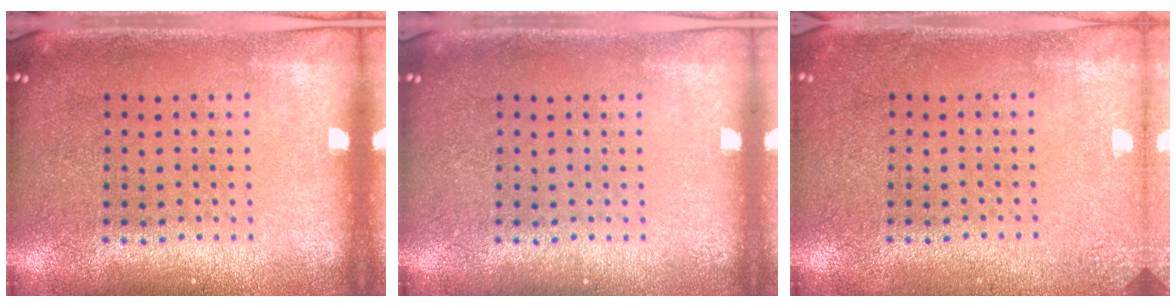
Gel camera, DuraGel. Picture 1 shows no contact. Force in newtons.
{"total": 0.0}
{"total": 1.9, "press": 1.9, "slide": 0.2}